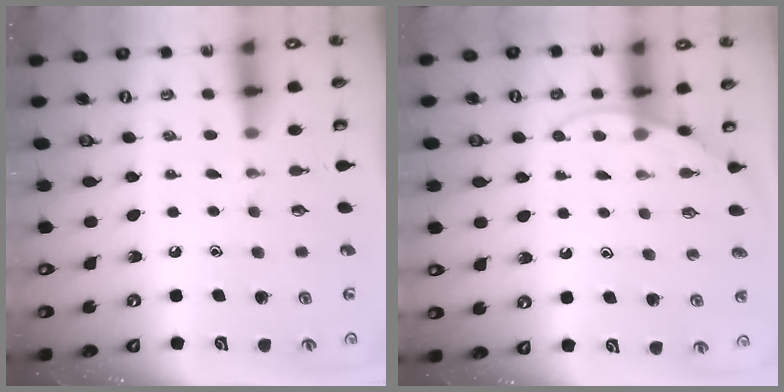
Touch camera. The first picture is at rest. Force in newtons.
{"total": 6.4, "press": 6.4, "slide": 0.3}